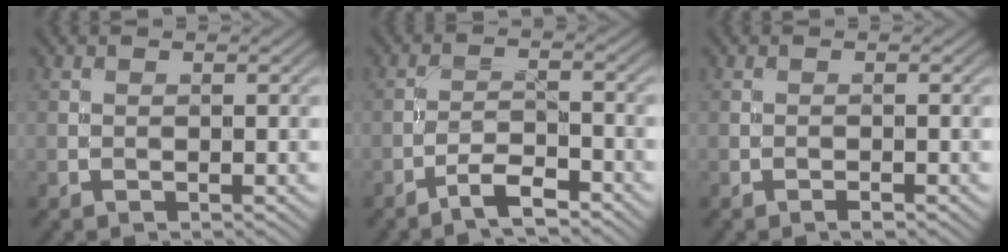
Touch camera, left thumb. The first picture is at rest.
{"total": 4.2, "force": [-3.4, 0.9, 2.4], "torque": [-0.044, 0.006, -0.067]}
{"total": 0.7, "force": [-0.5, 0.2, 0.4], "torque": [-0.005, 0.001, -0.010]}